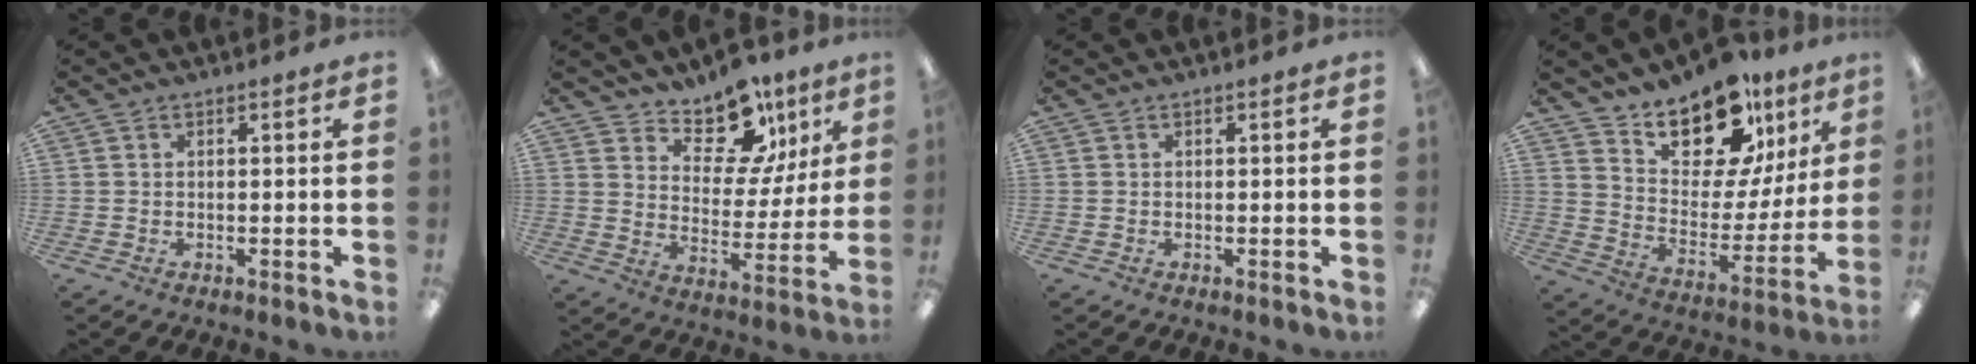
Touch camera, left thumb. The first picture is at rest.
{"total": 13.0, "force": [10.3, 6.4, 4.8], "torque": [-0.078, -0.075, 0.186]}
{"total": 0.0}
{"total": 17.6, "force": [13.8, 8.0, 7.3], "torque": [-0.128, -0.098, 0.246]}